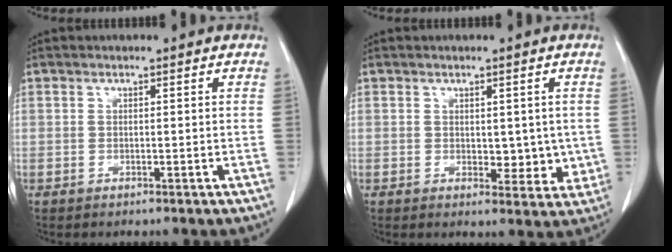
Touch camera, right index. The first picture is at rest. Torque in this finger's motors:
{"motor_torque": [0.00, 0.06, 0.01, 0.02]}